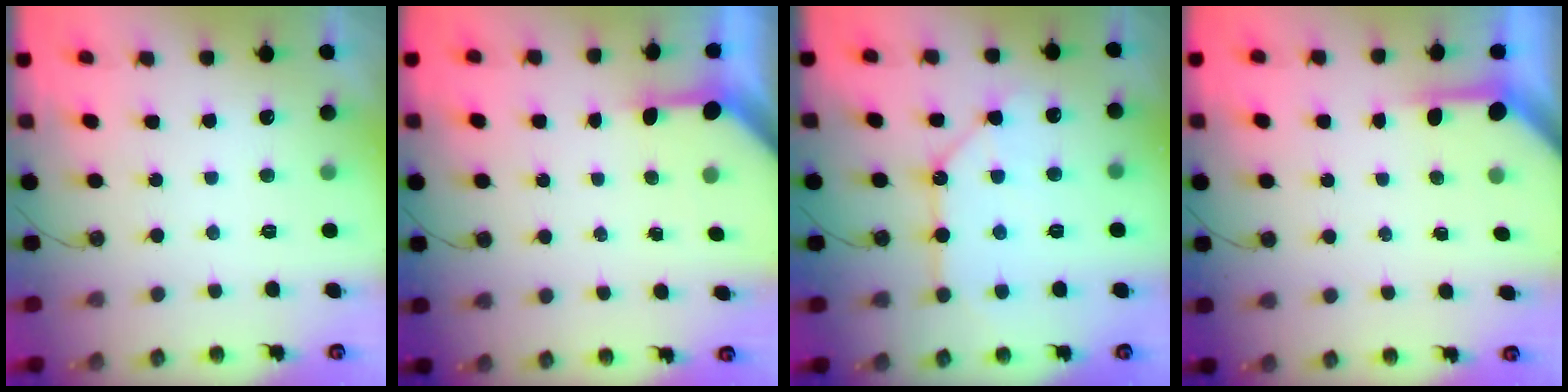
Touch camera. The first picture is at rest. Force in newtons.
{"total": 3.1, "press": 3.1, "slide": 0.3}
{"total": 10.5, "press": 10.4, "slide": 0.9}
{"total": 3.9, "press": 3.9, "slide": 0.4}